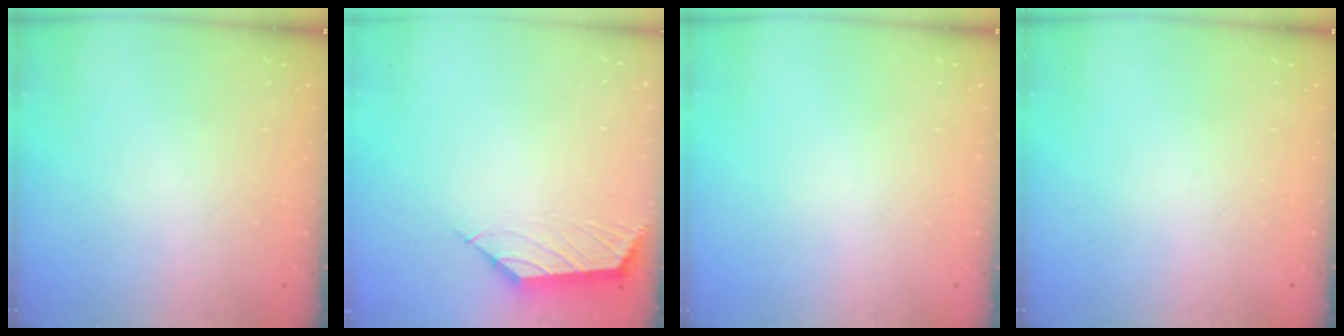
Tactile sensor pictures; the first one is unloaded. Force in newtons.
{"total": 2.6, "press": 2.5, "slide": 0.7}
{"total": 0.0}
{"total": 0.0}